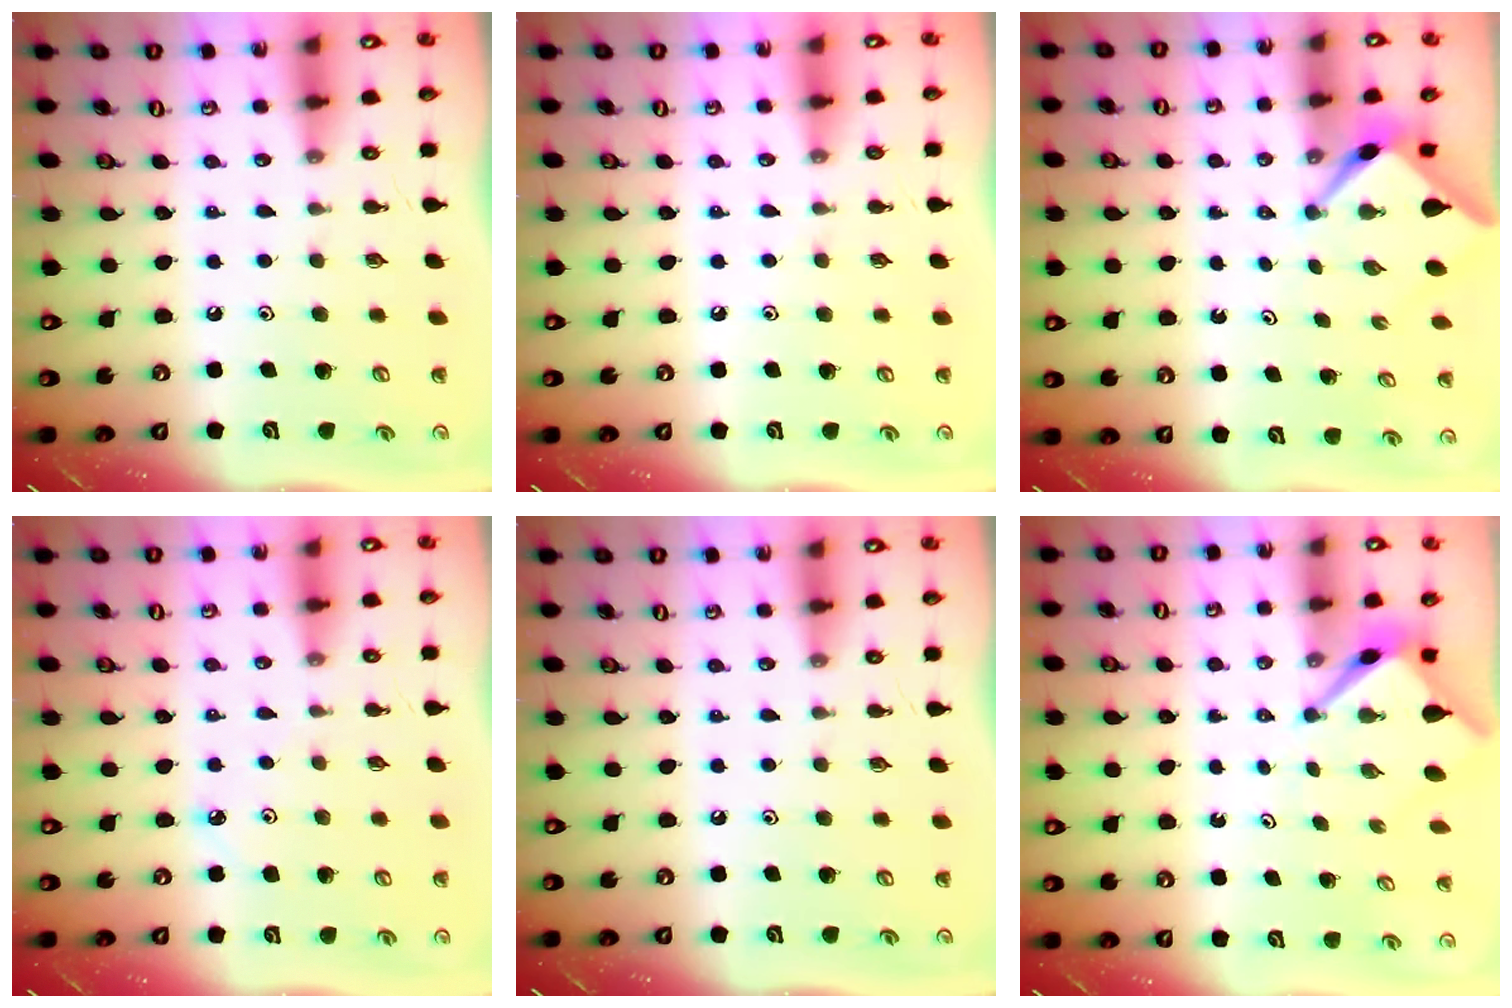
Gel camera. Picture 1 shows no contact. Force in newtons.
{"total": 2.6, "press": 2.6, "slide": 0.4}
{"total": 2.5, "press": 2.5, "slide": 0.3}
{"total": 2.2, "press": 2.2, "slide": 0.2}
{"total": 0.0}
{"total": 3.2, "press": 3.2, "slide": 0.2}